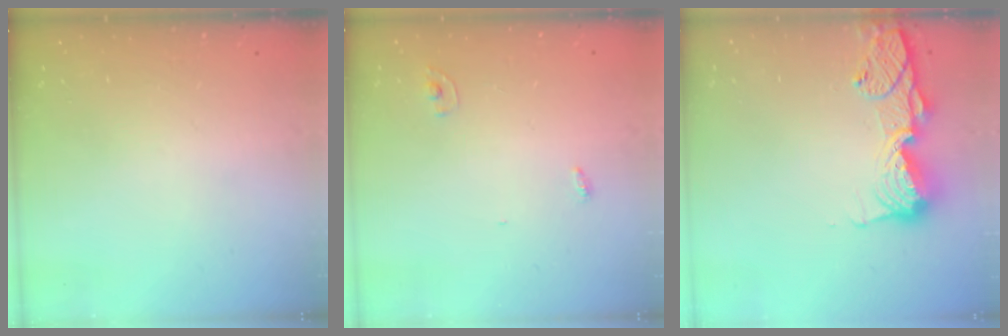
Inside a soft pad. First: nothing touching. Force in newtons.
{"total": 2.8, "press": 2.8, "slide": 0.1}
{"total": 14.3, "press": 14.2, "slide": 1.3}